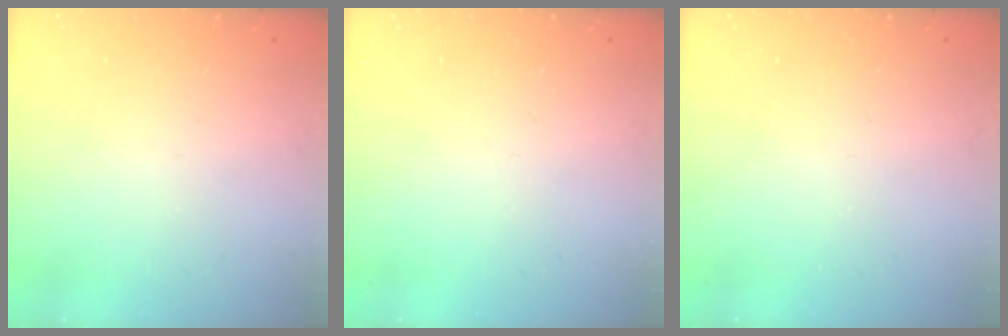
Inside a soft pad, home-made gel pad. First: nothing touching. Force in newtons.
{"total": 0.0}
{"total": 0.0}